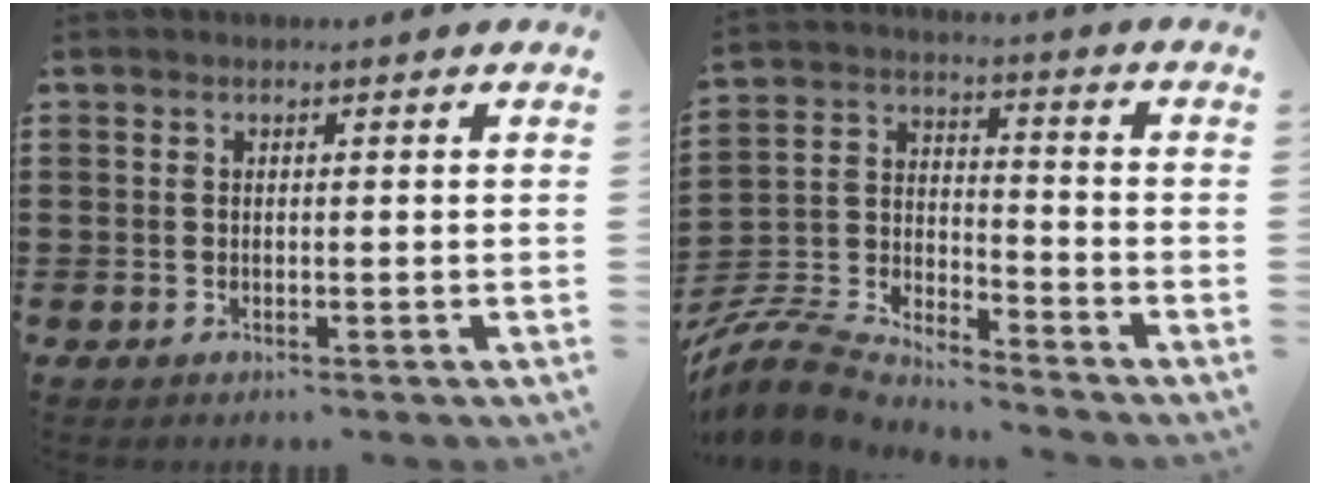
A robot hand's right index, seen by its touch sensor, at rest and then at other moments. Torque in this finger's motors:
{"motor_torque": [-2.14, 0.00, -0.54, -0.21]}